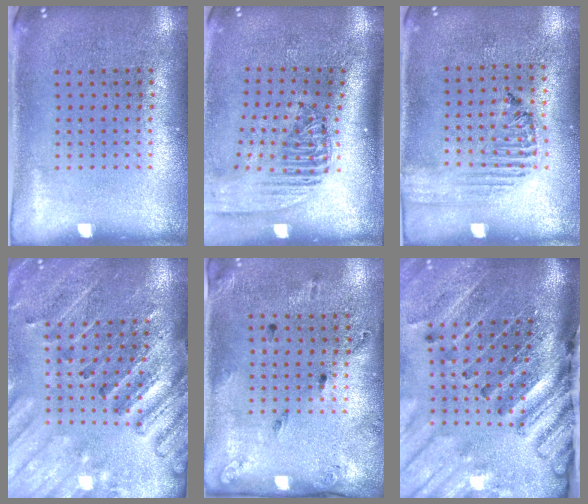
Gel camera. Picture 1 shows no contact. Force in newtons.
{"total": 2.4, "press": 1.8, "slide": 1.5}
{"total": 1.6, "press": 1.6, "slide": 0.3}
{"total": 2.6, "press": 2.6, "slide": 0.2}
{"total": 1.8, "press": 1.0, "slide": 1.5}
{"total": 4.7, "press": 3.3, "slide": 3.3}